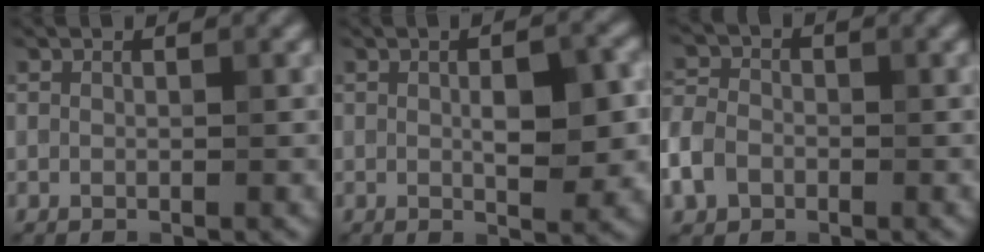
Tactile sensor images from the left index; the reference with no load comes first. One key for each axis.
{"total": 4.6, "fx": 0.2, "fy": 1.6, "fz": 4.3, "tx": -0.069, "ty": 0.000, "tz": 0.006}
{"total": 4.0, "fx": -1.7, "fy": 3.1, "fz": 1.9, "tx": -0.046, "ty": -0.003, "tz": -0.048}